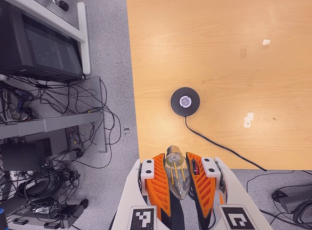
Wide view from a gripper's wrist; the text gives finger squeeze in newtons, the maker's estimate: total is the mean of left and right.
{"total": 23.7, "left": 24.7, "right": 22.6}